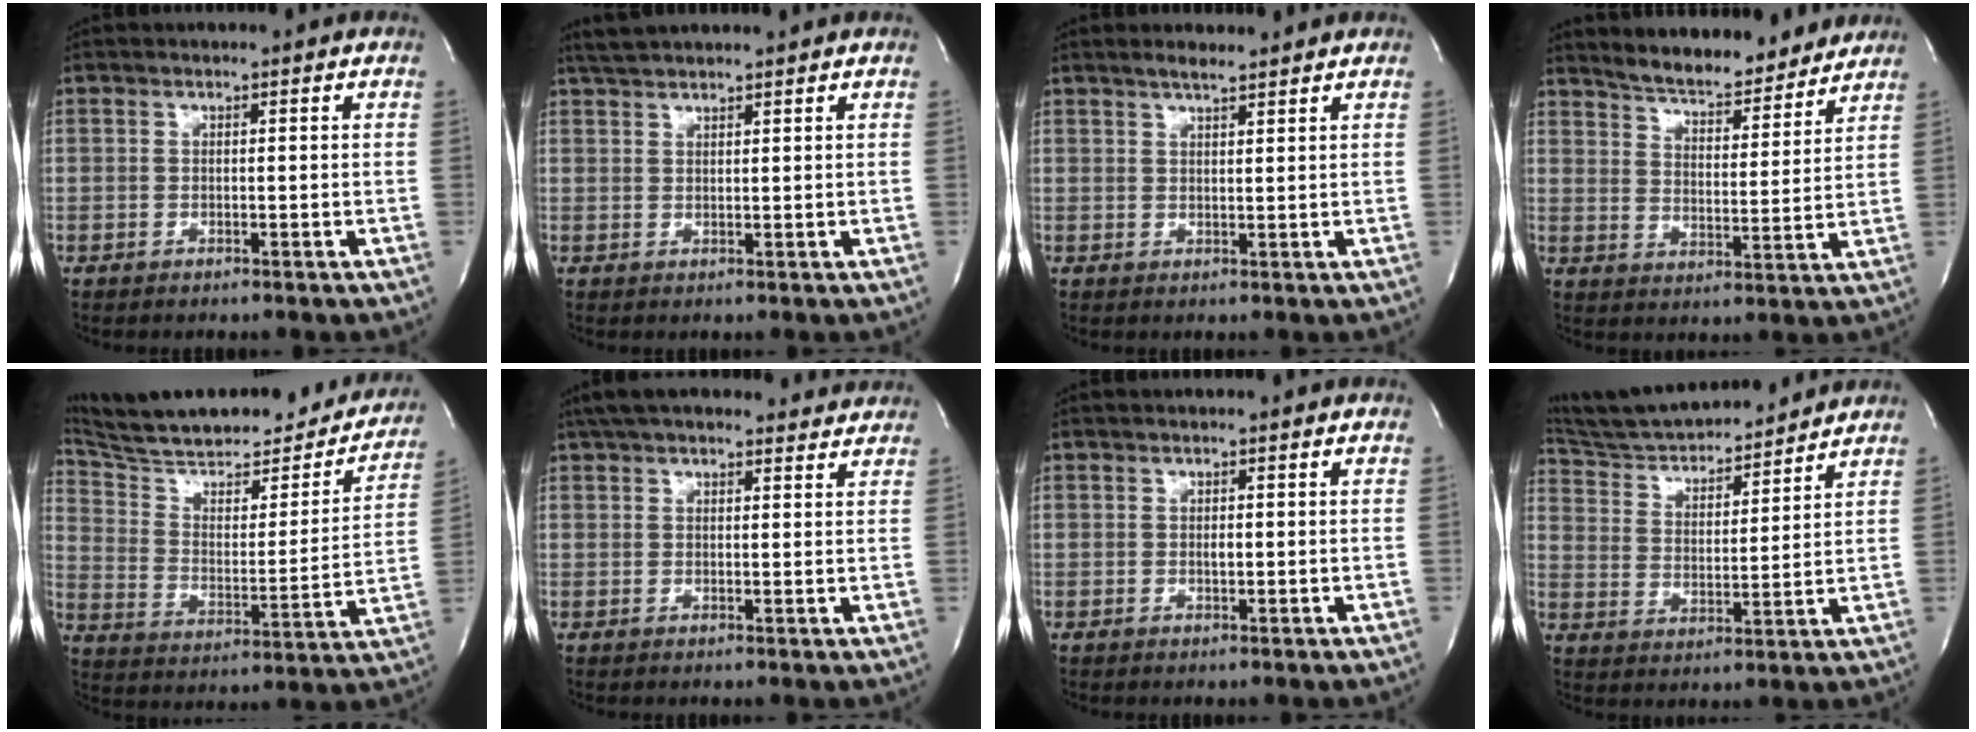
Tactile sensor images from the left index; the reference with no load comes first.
{"total": 5.0, "force": [4.5, 0.2, 2.0], "torque": [-0.036, 0.030, 0.084]}
{"total": 3.5, "force": [3.1, 0.4, 1.5], "torque": [-0.029, 0.014, 0.052]}
{"total": 12.0, "force": [11.2, 2.6, 3.4], "torque": [-0.047, 0.000, 0.165]}
{"total": 29.8, "force": [25.9, 7.1, 12.8], "torque": [-0.210, -0.024, 0.355]}
{"total": 15.0, "force": [13.4, 3.5, 5.7], "torque": [-0.081, 0.042, 0.180]}
{"total": 0.7, "force": [0.2, 0.2, 0.6], "torque": [-0.014, -0.001, 0.003]}
{"total": 16.7, "force": [15.6, 2.6, 5.3], "torque": [-0.092, 0.014, 0.258]}